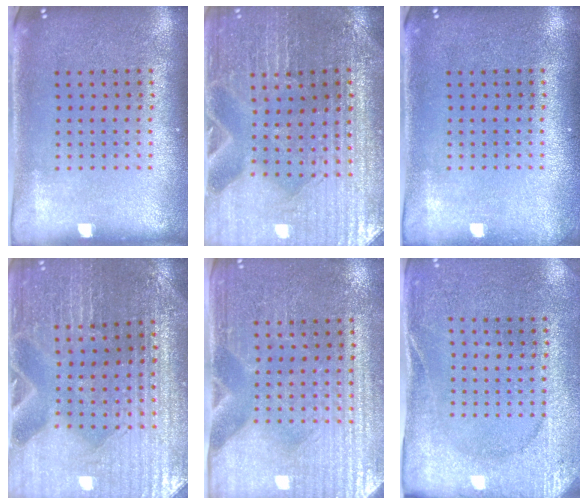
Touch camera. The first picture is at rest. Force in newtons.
{"total": 2.5, "press": 2.4, "slide": 0.4}
{"total": 0.7, "press": 0.7, "slide": 0.0}
{"total": 2.5, "press": 2.4, "slide": 0.4}
{"total": 3.6, "press": 3.4, "slide": 1.2}
{"total": 2.6, "press": 2.5, "slide": 0.6}